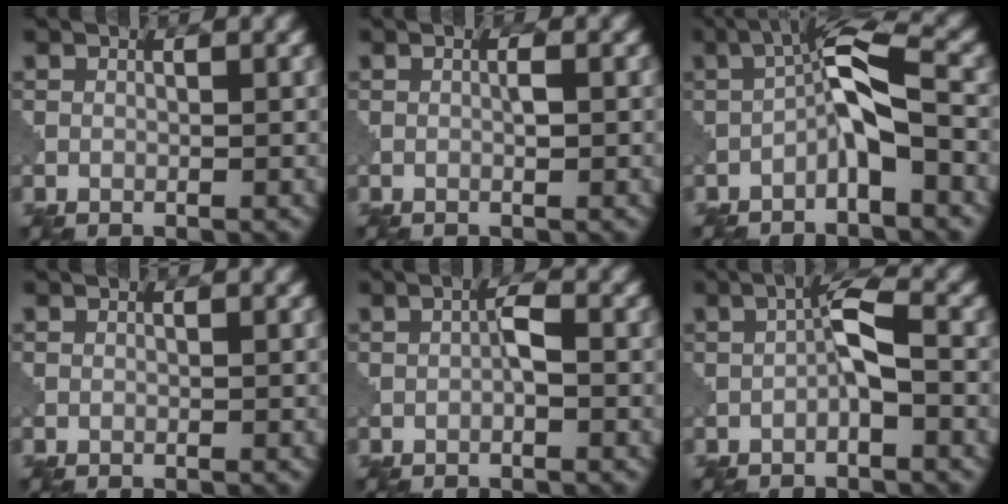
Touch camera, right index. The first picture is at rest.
{"total": 0.8, "force": [-0.1, 0.0, 0.8], "torque": [-0.014, 0.003, -0.003]}
{"total": 5.0, "force": [-1.6, 1.1, 4.6], "torque": [-0.085, 0.020, -0.041]}
{"total": 0.0}
{"total": 1.4, "force": [-0.3, 0.2, 1.3], "torque": [-0.024, 0.005, -0.006]}
{"total": 2.8, "force": [-0.7, 0.5, 2.7], "torque": [-0.051, 0.013, -0.015]}